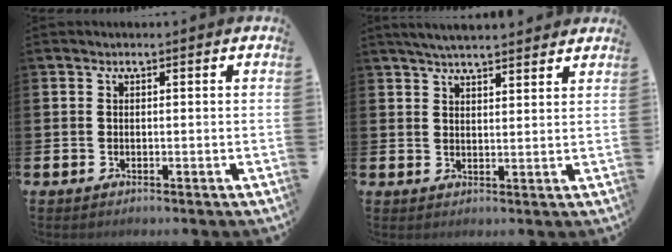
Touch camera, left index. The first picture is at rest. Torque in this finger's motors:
{"motor_torque": [0.51, -1.63, 0.39, 0.16]}